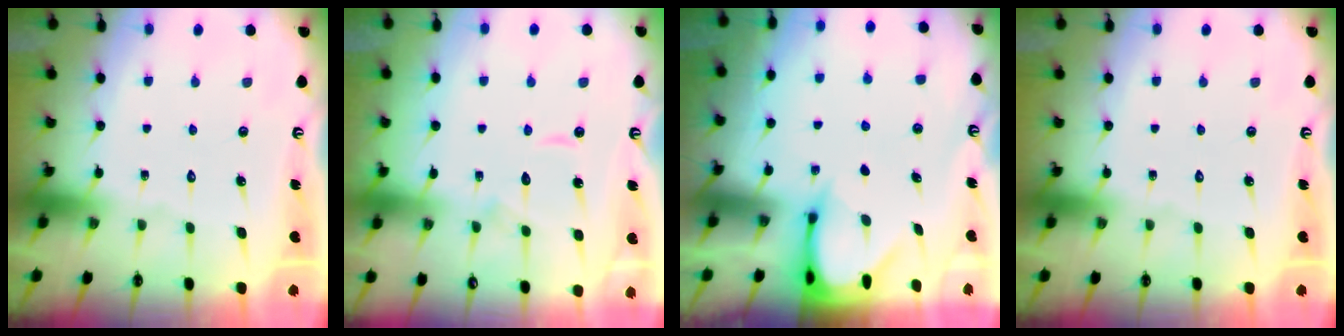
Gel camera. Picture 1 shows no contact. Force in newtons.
{"total": 6.3, "press": 6.3, "slide": 0.6}
{"total": 3.3, "press": 3.3, "slide": 0.3}
{"total": 0.0}